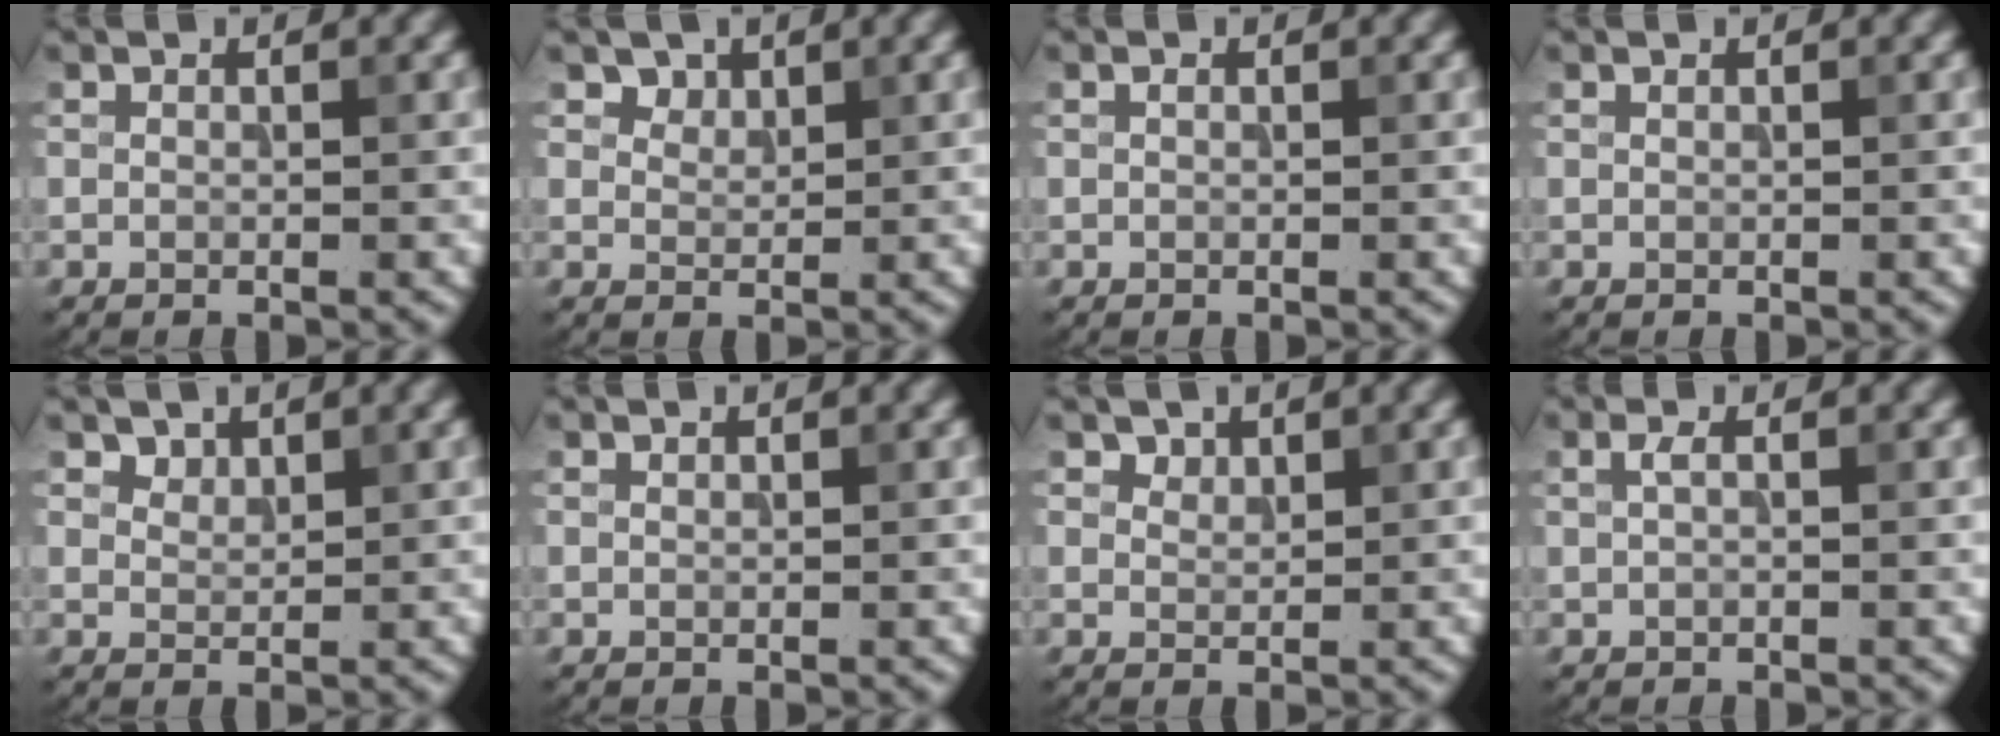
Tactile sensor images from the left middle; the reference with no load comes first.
{"total": 2.0, "force": [1.5, 1.2, 0.5], "torque": [-0.019, -0.016, 0.032]}
{"total": 0.0}
{"total": 0.0}
{"total": 1.5, "force": [1.3, 0.8, 0.2], "torque": [-0.012, -0.014, 0.031]}
{"total": 0.0}
{"total": 1.4, "force": [1.1, 0.8, 0.2], "torque": [-0.009, -0.009, 0.024]}
{"total": 0.8, "force": [0.1, 0.2, 0.7], "torque": [-0.017, 0.003, 0.003]}